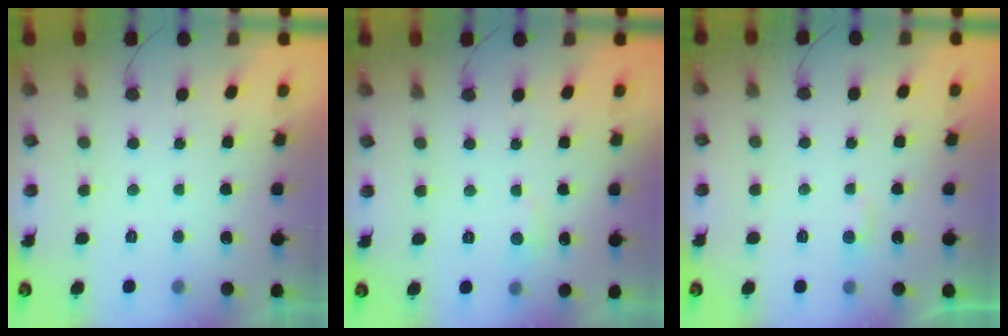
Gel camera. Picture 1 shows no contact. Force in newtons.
{"total": 3.8, "press": 3.8, "slide": 0.5}
{"total": 2.4, "press": 2.4, "slide": 0.2}